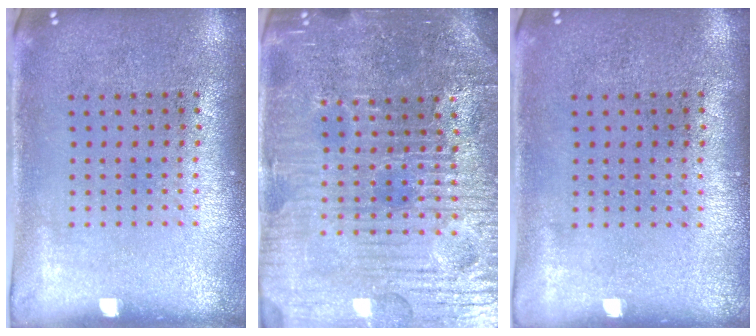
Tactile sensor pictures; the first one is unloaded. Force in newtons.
{"total": 5.4, "press": 5.2, "slide": 1.8}
{"total": 0.0}